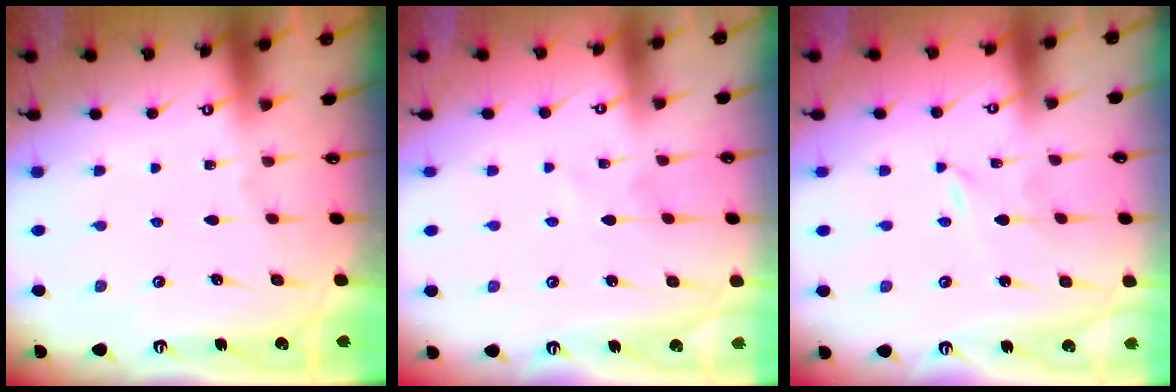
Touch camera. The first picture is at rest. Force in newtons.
{"total": 1.1, "press": 1.1, "slide": 0.2}
{"total": 0.6, "press": 0.6, "slide": 0.1}